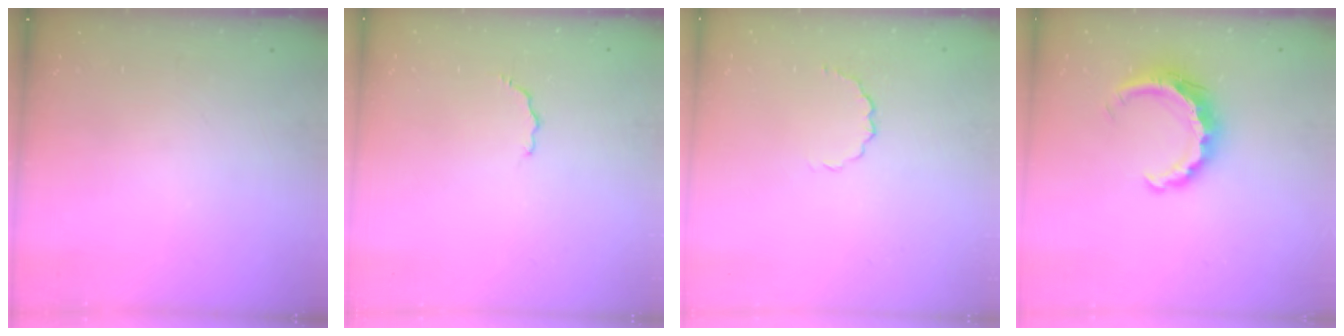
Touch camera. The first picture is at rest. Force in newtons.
{"total": 3.7, "press": 3.7, "slide": 0.8}
{"total": 3.7, "press": 3.5, "slide": 1.2}
{"total": 10.1, "press": 10.0, "slide": 1.5}